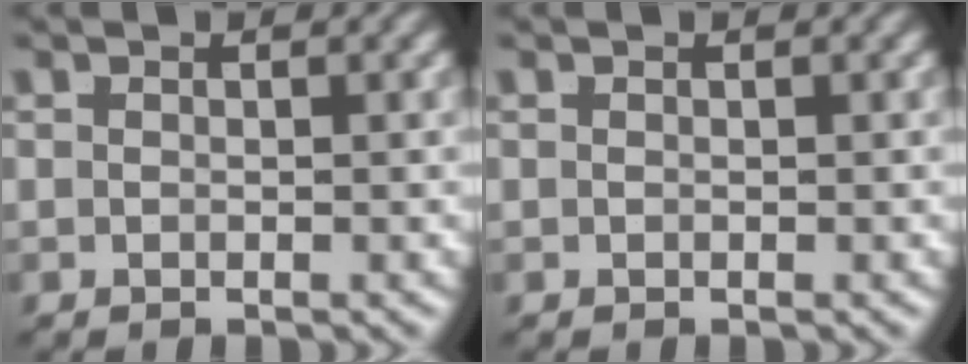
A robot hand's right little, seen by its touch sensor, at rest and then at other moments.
{"total": 0.0}